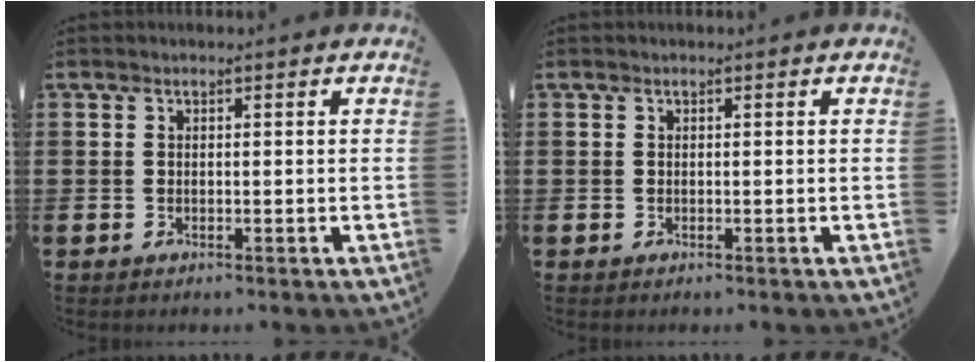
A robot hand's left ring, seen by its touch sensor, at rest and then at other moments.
{"total": 0.0}